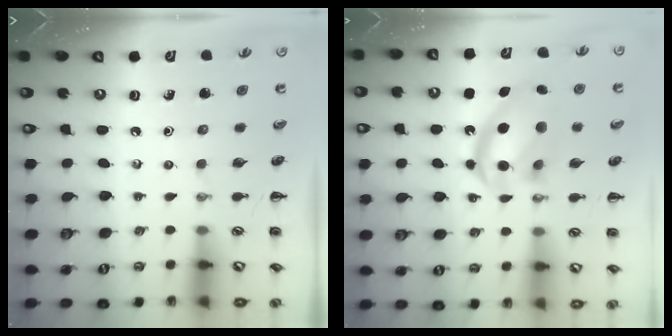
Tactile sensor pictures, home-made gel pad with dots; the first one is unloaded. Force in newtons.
{"total": 15.5, "press": 15.1, "slide": 3.5}